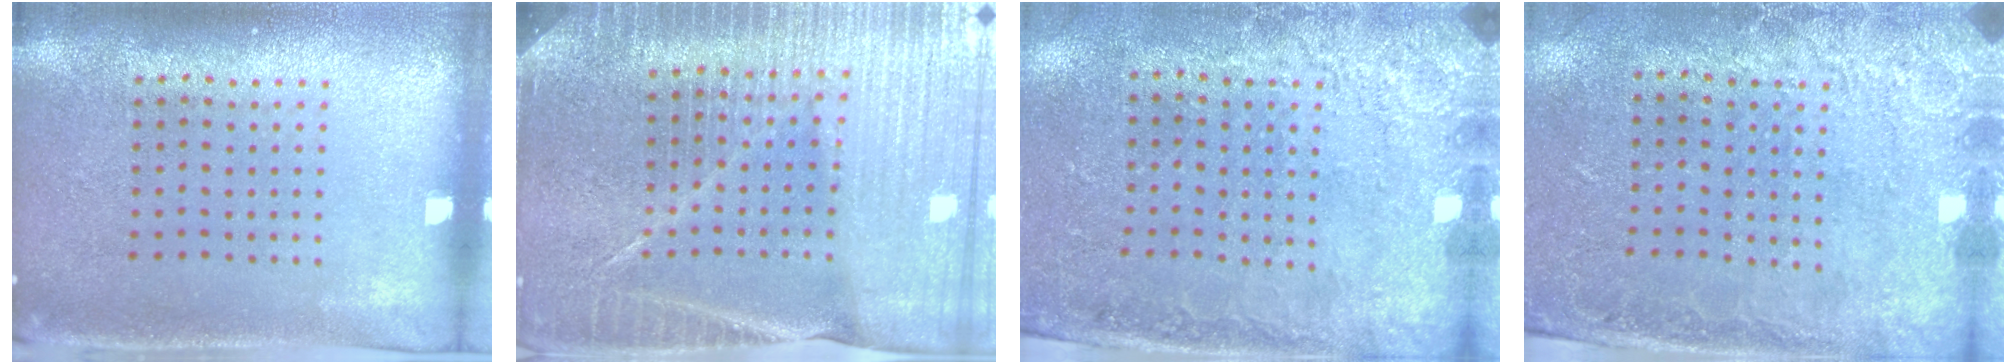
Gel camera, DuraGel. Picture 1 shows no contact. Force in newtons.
{"total": 4.7, "press": 4.4, "slide": 1.8}
{"total": 2.5, "press": 2.1, "slide": 1.3}
{"total": 2.6, "press": 2.0, "slide": 1.7}